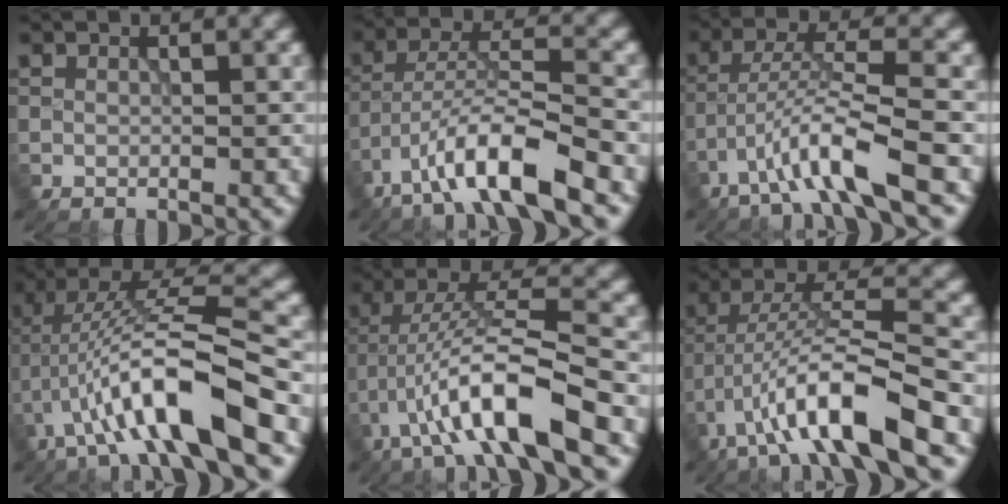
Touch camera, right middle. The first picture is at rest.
{"total": 8.3, "force": [-5.4, 1.6, 6.2], "torque": [-0.107, 0.008, -0.099]}
{"total": 6.2, "force": [-3.8, 0.5, 4.9], "torque": [-0.090, 0.006, -0.076]}
{"total": 9.8, "force": [-4.1, 1.9, 8.7], "torque": [-0.162, 0.022, -0.073]}
{"total": 9.3, "force": [-4.5, 1.7, 8.0], "torque": [-0.150, 0.016, -0.084]}
{"total": 9.7, "force": [-5.1, 2.0, 8.0], "torque": [-0.145, 0.012, -0.095]}